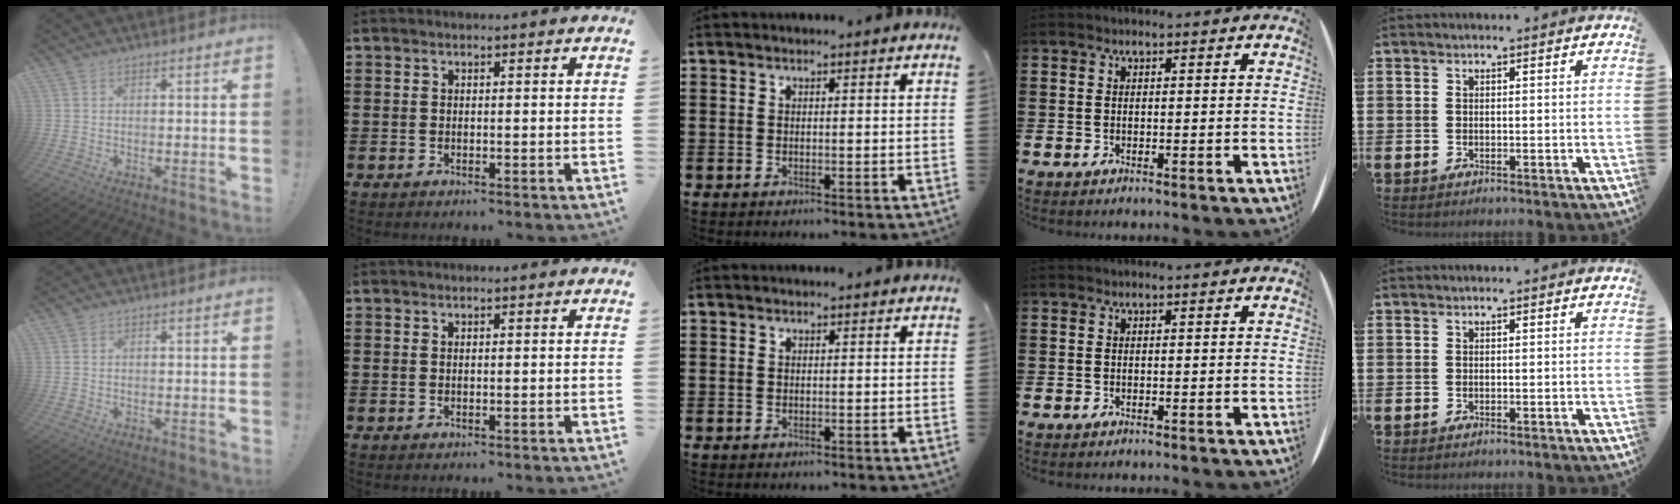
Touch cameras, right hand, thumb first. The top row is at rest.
{}